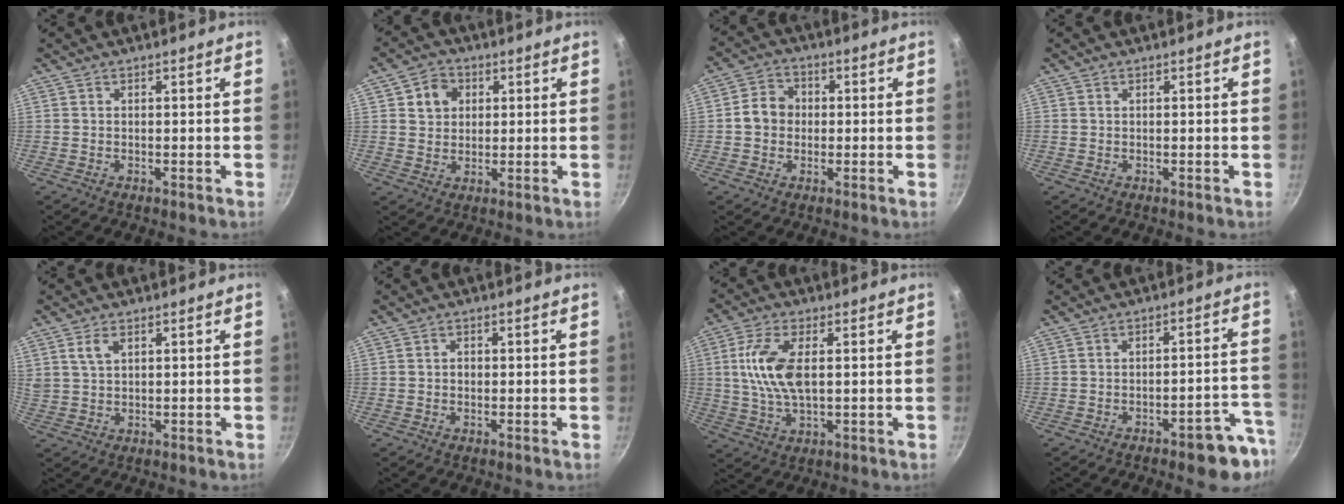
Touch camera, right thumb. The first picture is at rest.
{"total": 6.3, "force": [2.0, 5.5, 2.5], "torque": [-0.010, 0.004, 0.030]}
{"total": 6.3, "force": [0.0, 5.5, 3.0], "torque": [-0.025, 0.014, -0.013]}
{"total": 0.0}
{"total": 4.0, "force": [1.9, 2.4, 2.6], "torque": [-0.040, -0.003, 0.041]}
{"total": 1.3, "force": [-0.1, 1.1, 0.6], "torque": [-0.010, 0.004, -0.002]}
{"total": 10.3, "force": [1.5, 4.9, 8.9], "torque": [-0.177, 0.002, 0.028]}
{"total": 9.9, "force": [-5.9, 3.6, 7.1], "torque": [-0.033, 0.049, -0.067]}